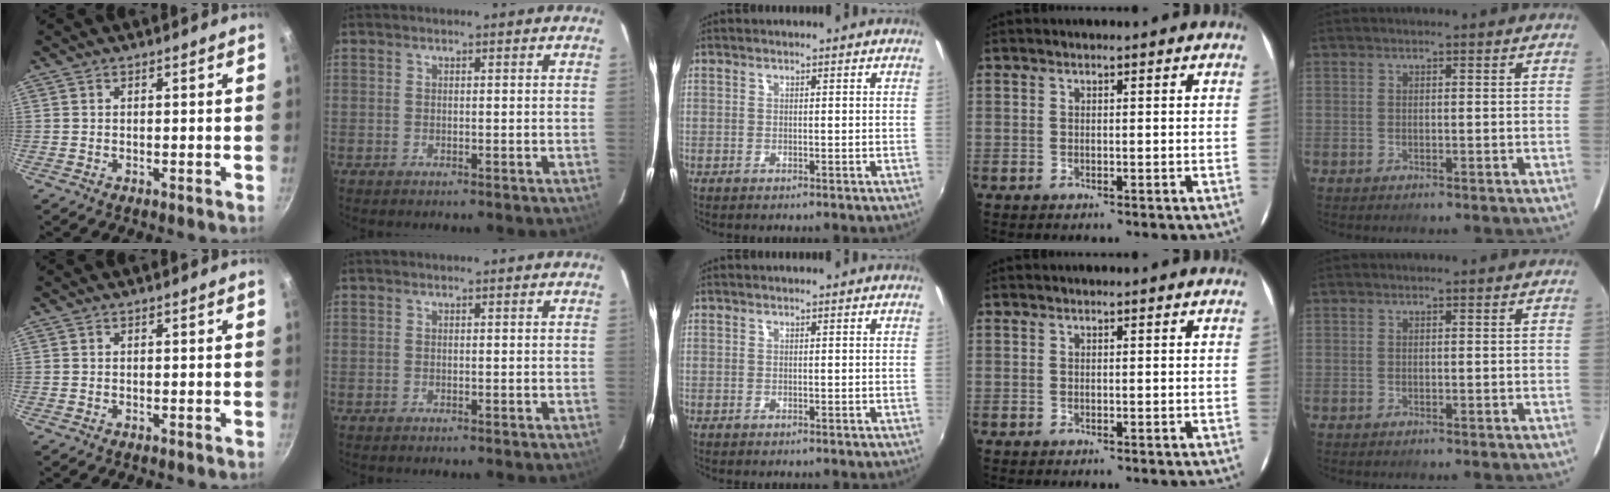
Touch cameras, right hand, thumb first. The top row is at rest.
{}